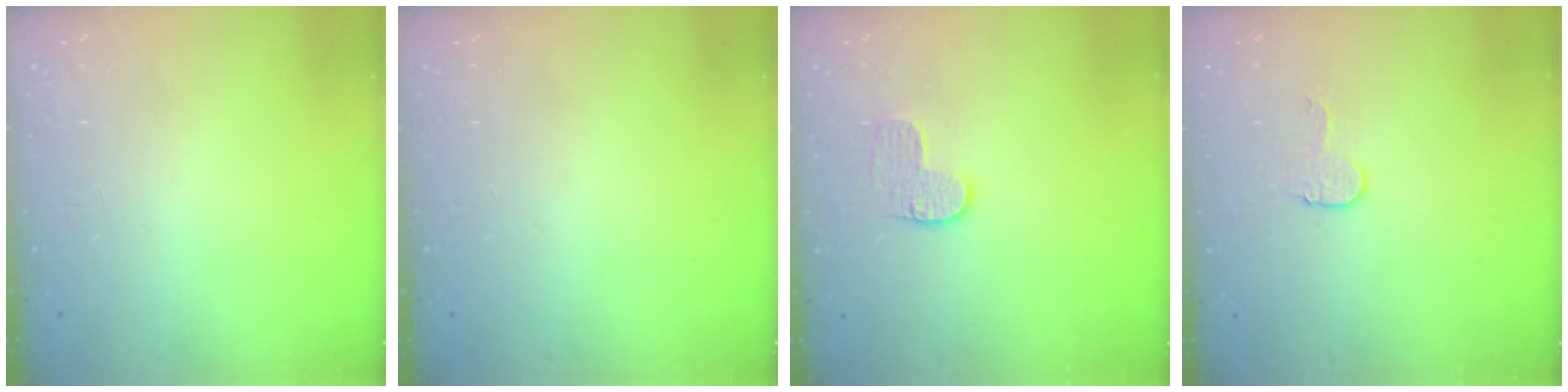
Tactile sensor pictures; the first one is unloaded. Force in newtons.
{"total": 0.0}
{"total": 6.7, "press": 6.7, "slide": 0.1}
{"total": 6.4, "press": 6.4, "slide": 0.6}